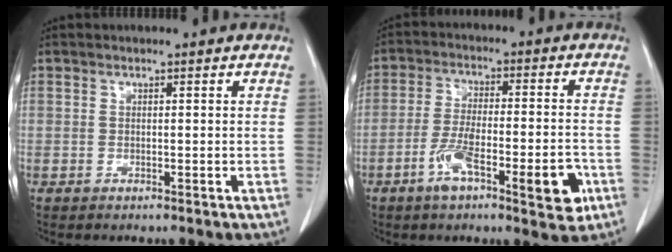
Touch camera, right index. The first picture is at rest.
{"total": 11.8, "force": [-5.2, 2.5, 10.3], "torque": [-0.166, 0.004, -0.080]}